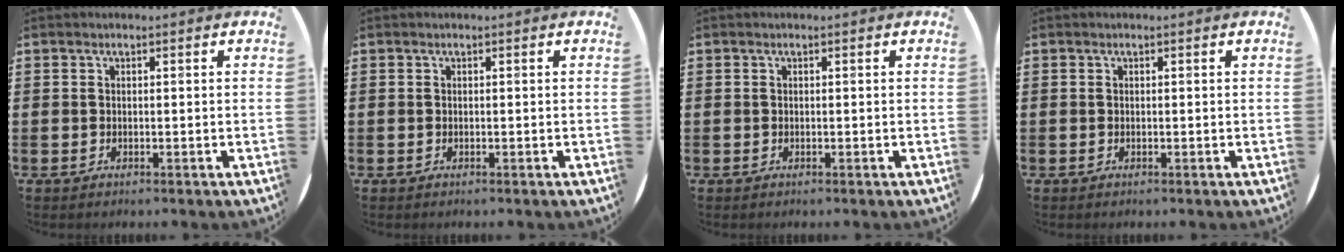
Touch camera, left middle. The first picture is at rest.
{"total": 0.0}
{"total": 0.0}
{"total": 0.0}